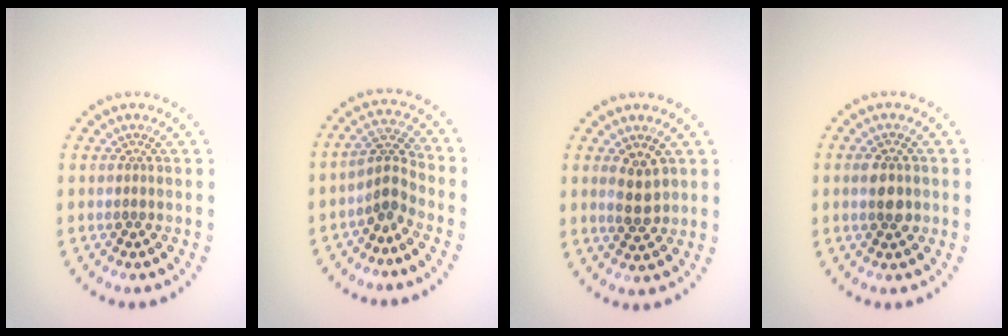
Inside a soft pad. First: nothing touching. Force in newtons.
{"total": 2.5, "press": 2.0, "slide": 1.5}
{"total": 2.6, "press": 2.5, "slide": 0.5}
{"total": 2.6, "press": 2.6, "slide": 0.1}